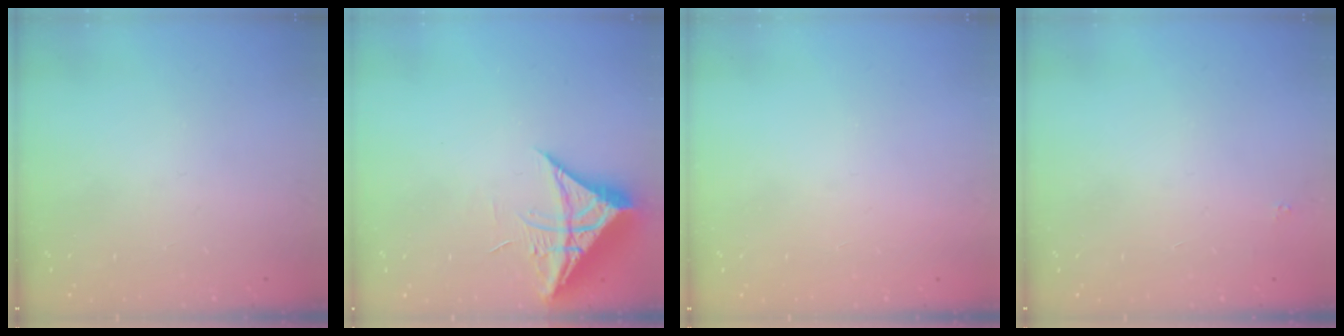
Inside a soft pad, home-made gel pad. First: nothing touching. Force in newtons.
{"total": 9.4, "press": 9.3, "slide": 1.0}
{"total": 1.6, "press": 1.5, "slide": 0.1}
{"total": 1.8, "press": 1.7, "slide": 0.1}